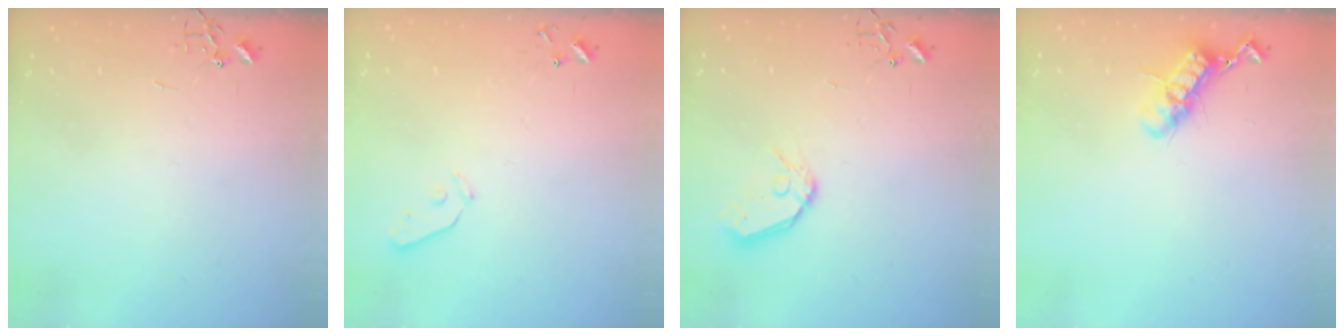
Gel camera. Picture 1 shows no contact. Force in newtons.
{"total": 4.0, "press": 4.0, "slide": 0.5}
{"total": 10.5, "press": 10.5, "slide": 1.3}
{"total": 11.9, "press": 11.9, "slide": 0.8}